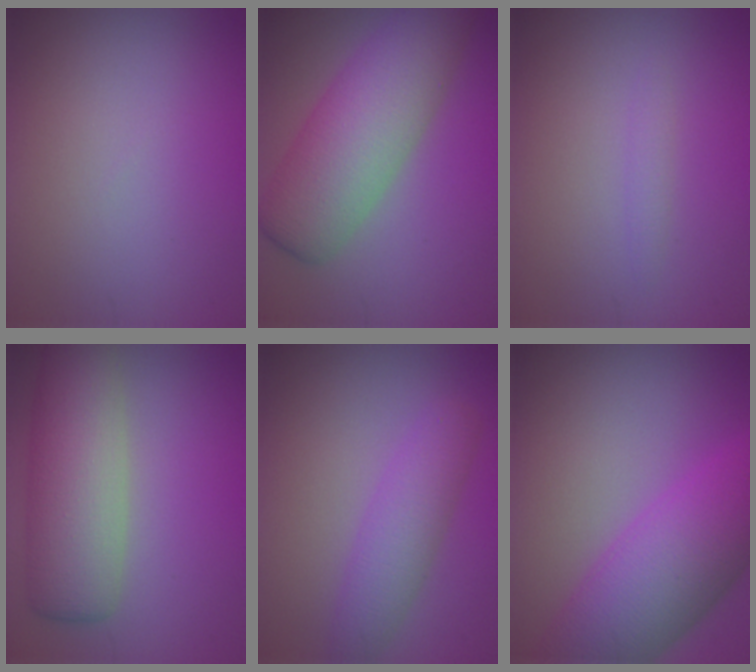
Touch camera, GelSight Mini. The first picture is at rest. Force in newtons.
{"total": 7.7, "press": 7.7, "slide": 0.3}
{"total": 0.8, "press": 0.8, "slide": 0.1}
{"total": 7.3, "press": 7.3, "slide": 0.4}
{"total": 3.6, "press": 3.6, "slide": 0.0}
{"total": 9.2, "press": 9.2, "slide": 0.3}